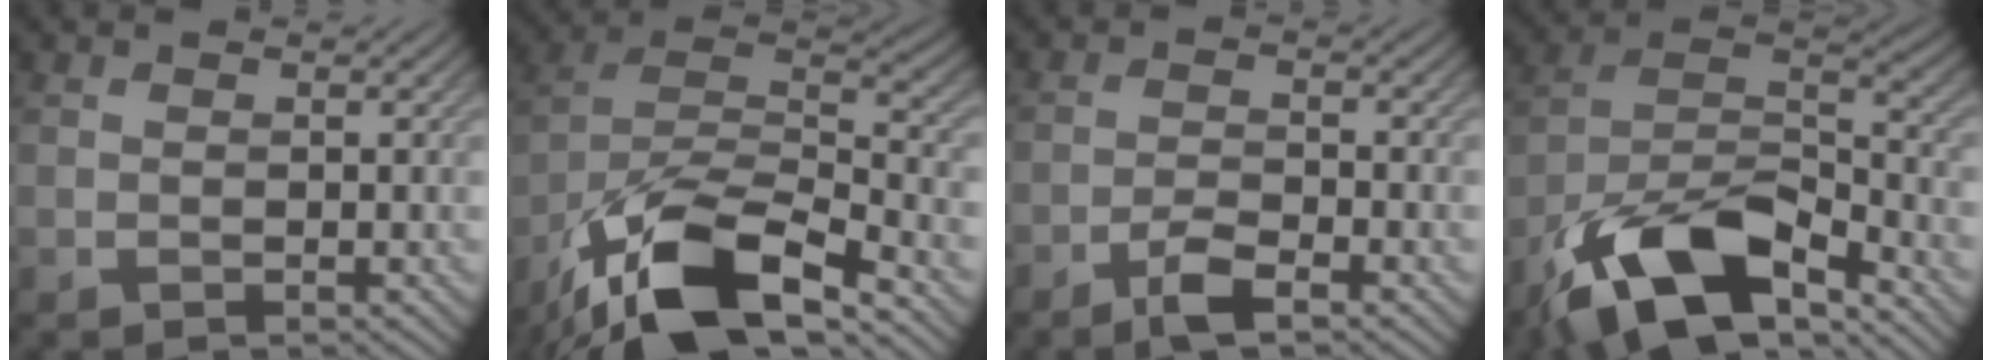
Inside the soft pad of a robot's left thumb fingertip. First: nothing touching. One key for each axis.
{"total": 15.9, "fx": -10.3, "fy": 5.9, "fz": 10.7, "tx": -0.220, "ty": -0.011, "tz": -0.195}
{"total": 3.8, "fx": -2.7, "fy": 0.7, "fz": 2.6, "tx": -0.057, "ty": 0.002, "tz": -0.057}
{"total": 15.0, "fx": -9.9, "fy": 5.9, "fz": 9.7, "tx": -0.189, "ty": -0.009, "tz": -0.196}